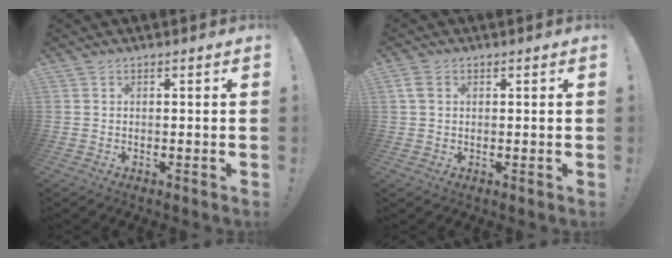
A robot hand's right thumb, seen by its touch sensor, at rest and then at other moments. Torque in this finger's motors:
{"motor_torque": [0.08, -0.04, 0.09, 0.19, 0.01]}